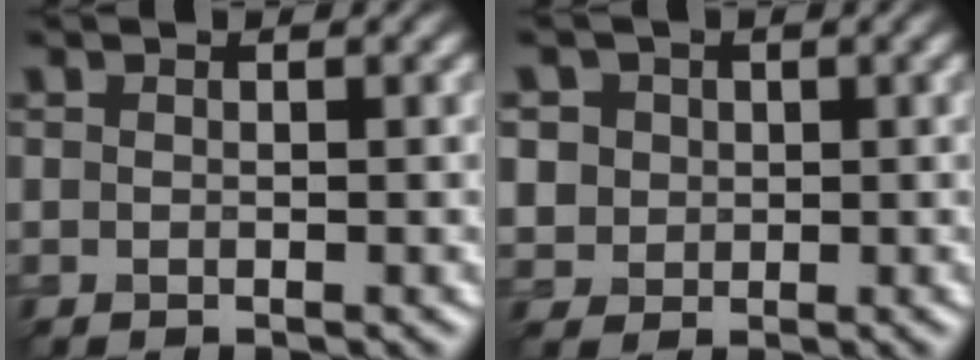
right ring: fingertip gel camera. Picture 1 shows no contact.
{"total": 4.2, "force": [1.2, 3.7, 1.4], "torque": [-0.043, 0.011, 0.019]}